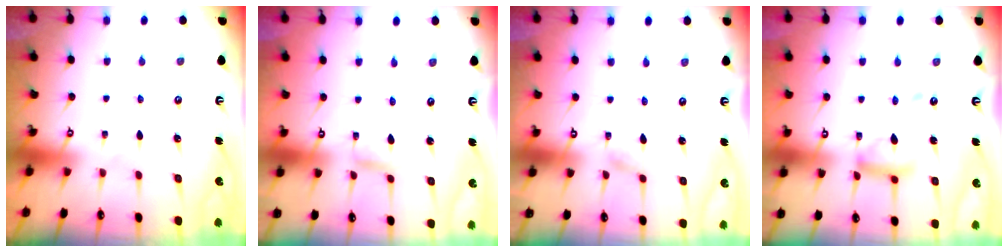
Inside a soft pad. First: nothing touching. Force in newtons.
{"total": 2.8, "press": 2.8, "slide": 0.2}
{"total": 1.4, "press": 1.4, "slide": 0.1}
{"total": 12.8, "press": 12.7, "slide": 1.1}